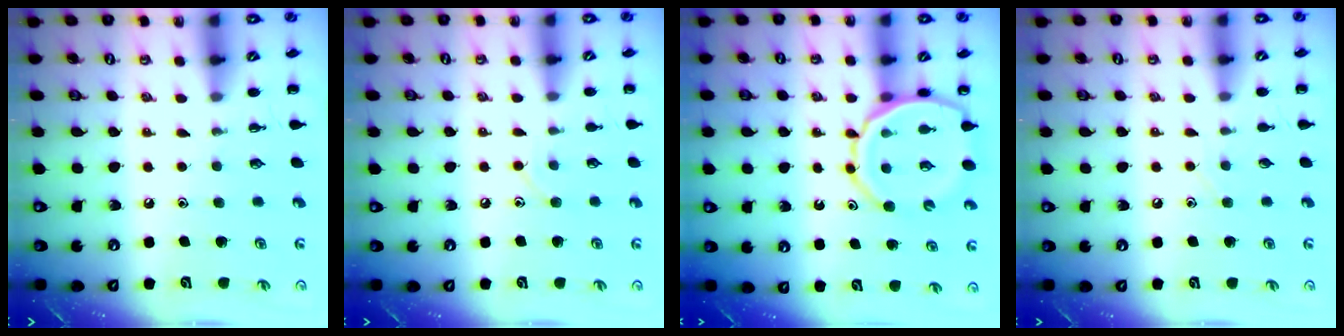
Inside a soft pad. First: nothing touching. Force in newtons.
{"total": 6.5, "press": 6.1, "slide": 2.2}
{"total": 11.5, "press": 11.0, "slide": 3.5}
{"total": 2.4, "press": 2.3, "slide": 0.7}